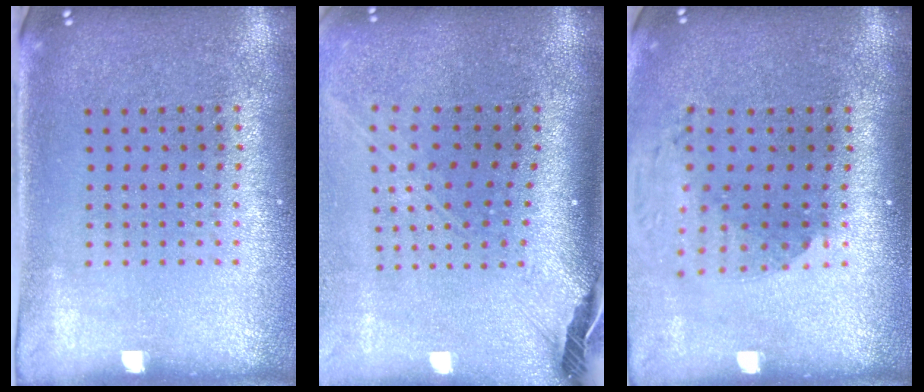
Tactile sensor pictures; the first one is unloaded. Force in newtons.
{"total": 2.8, "press": 2.0, "slide": 1.9}
{"total": 1.8, "press": 1.4, "slide": 1.1}